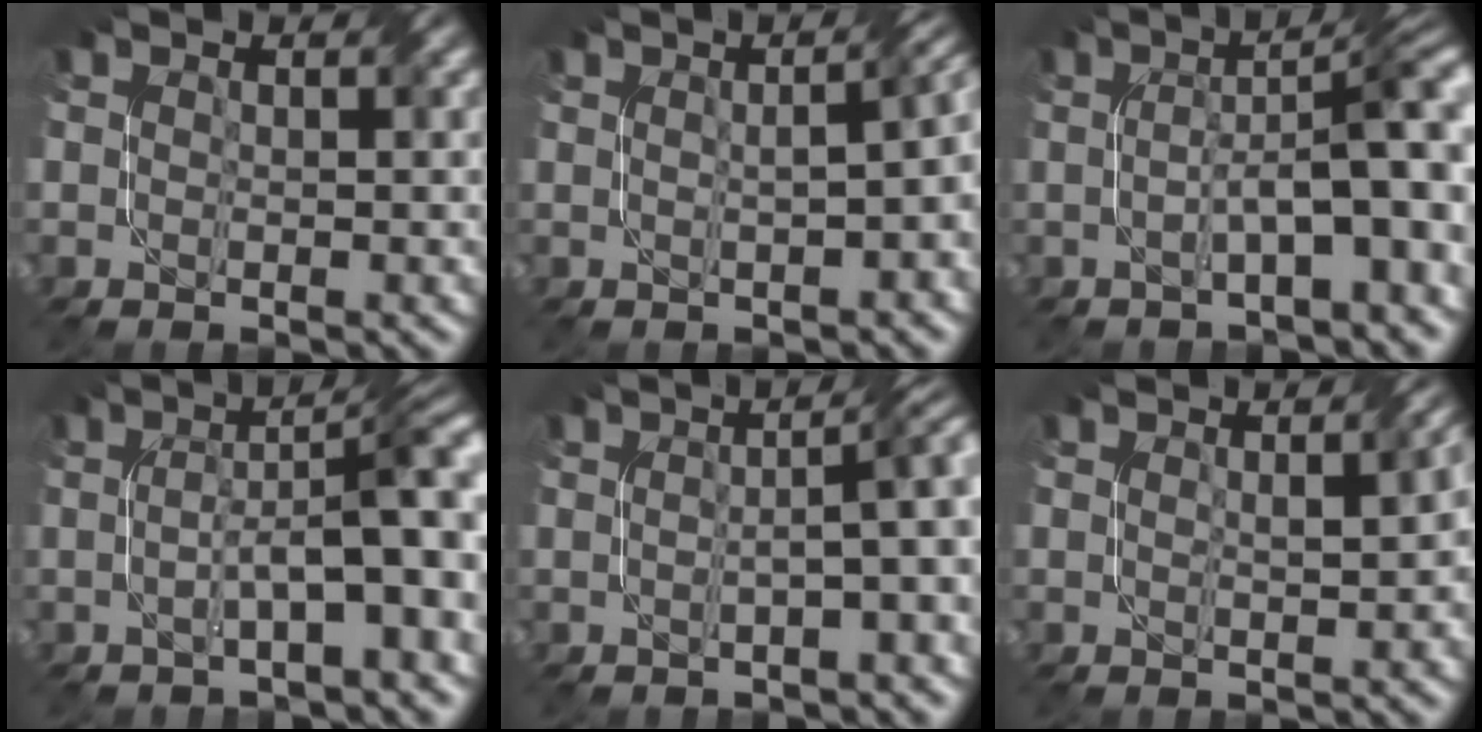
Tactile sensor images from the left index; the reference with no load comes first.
{"total": 6.6, "force": [0.2, 2.9, 5.9], "torque": [-0.040, 0.013, 0.003]}
{"total": 7.8, "force": [-0.9, 2.0, 7.5], "torque": [-0.112, 0.016, -0.019]}
{"total": 7.7, "force": [-0.8, 2.0, 7.4], "torque": [-0.111, 0.017, -0.016]}
{"total": 5.4, "force": [-0.1, 1.4, 5.2], "torque": [-0.058, 0.015, -0.005]}
{"total": 3.1, "force": [0.4, 0.7, 3.0], "torque": [-0.031, 0.012, 0.010]}